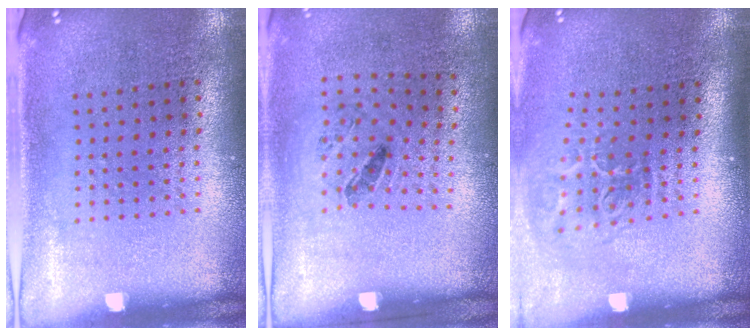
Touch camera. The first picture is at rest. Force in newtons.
{"total": 1.3, "press": 0.7, "slide": 1.1}
{"total": 2.0, "press": 1.3, "slide": 1.5}